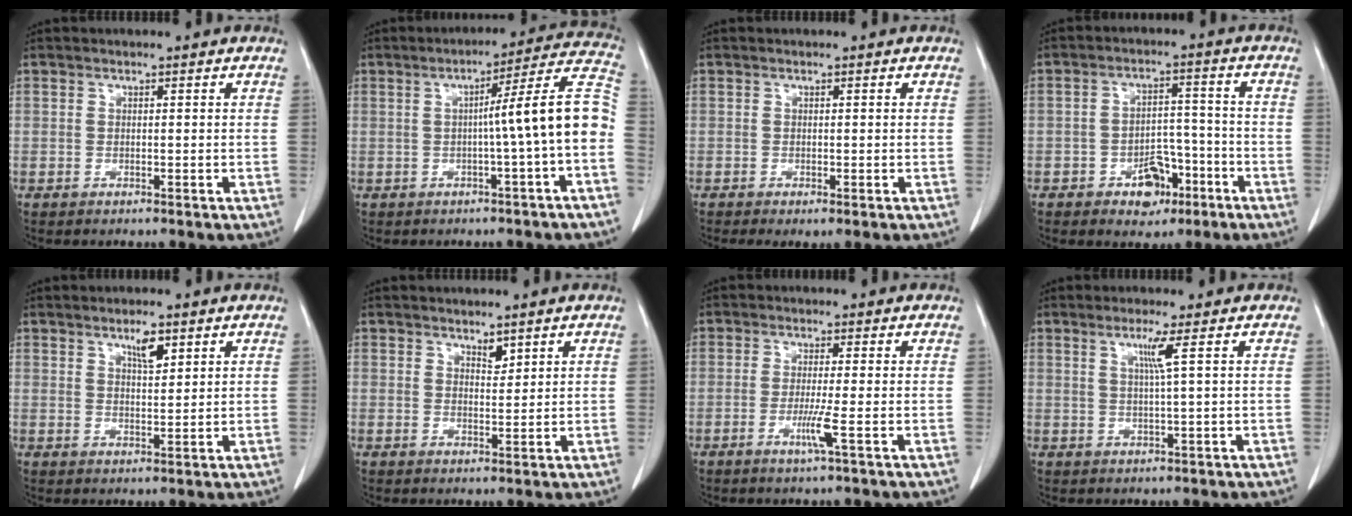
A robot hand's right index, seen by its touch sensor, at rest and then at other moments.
{"total": 11.4, "force": [-1.5, -1.5, 11.2], "torque": [-0.149, 0.028, -0.026]}
{"total": 1.9, "force": [-0.8, 0.5, 1.7], "torque": [-0.031, -0.007, -0.009]}
{"total": 6.8, "force": [-3.7, 4.0, 4.0], "torque": [-0.058, 0.017, -0.054]}
{"total": 3.4, "force": [2.1, 0.9, 2.5], "torque": [-0.046, -0.003, 0.036]}
{"total": 1.9, "force": [1.5, 0.7, 1.0], "torque": [-0.017, -0.007, 0.027]}
{"total": 3.3, "force": [-1.1, -0.8, 2.9], "torque": [-0.062, -0.009, -0.023]}
{"total": 3.0, "force": [1.1, -1.0, 2.6], "torque": [-0.054, -0.005, 0.023]}